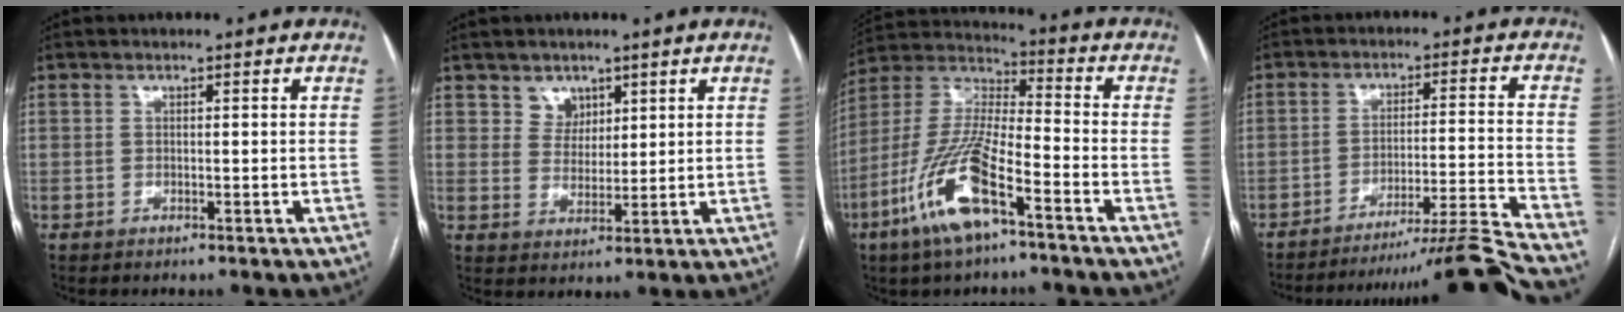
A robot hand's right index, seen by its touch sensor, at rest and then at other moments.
{"total": 3.7, "force": [2.4, 2.8, 0.5], "torque": [-0.004, 0.000, 0.045]}
{"total": 15.2, "force": [-7.8, 3.2, 12.6], "torque": [-0.273, -0.018, -0.146]}
{"total": 15.5, "force": [-14.3, -5.1, 3.4], "torque": [-0.017, -0.003, -0.210]}